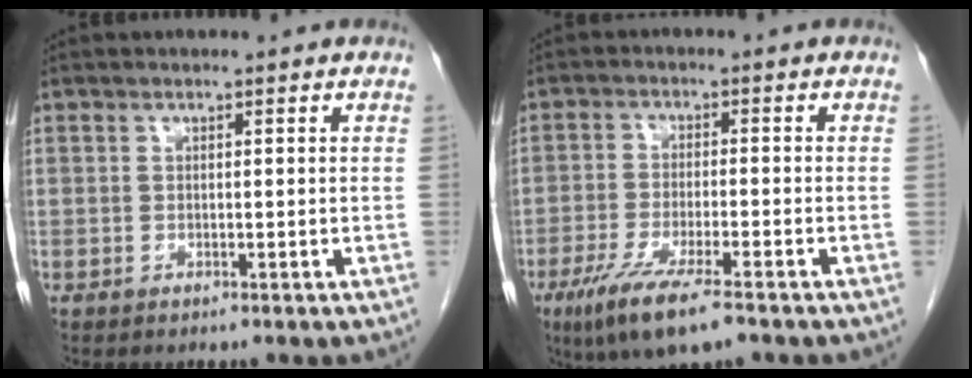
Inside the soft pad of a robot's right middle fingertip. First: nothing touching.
{"total": 9.4, "force": [-6.1, 1.2, 7.1], "torque": [-0.128, -0.023, -0.099]}